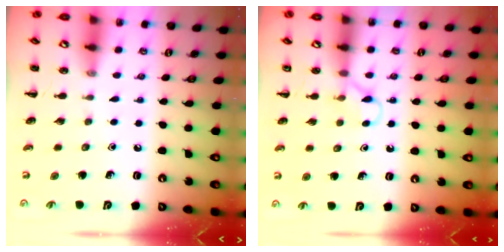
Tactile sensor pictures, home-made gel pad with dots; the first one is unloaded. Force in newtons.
{"total": 2.9, "press": 2.7, "slide": 0.9}